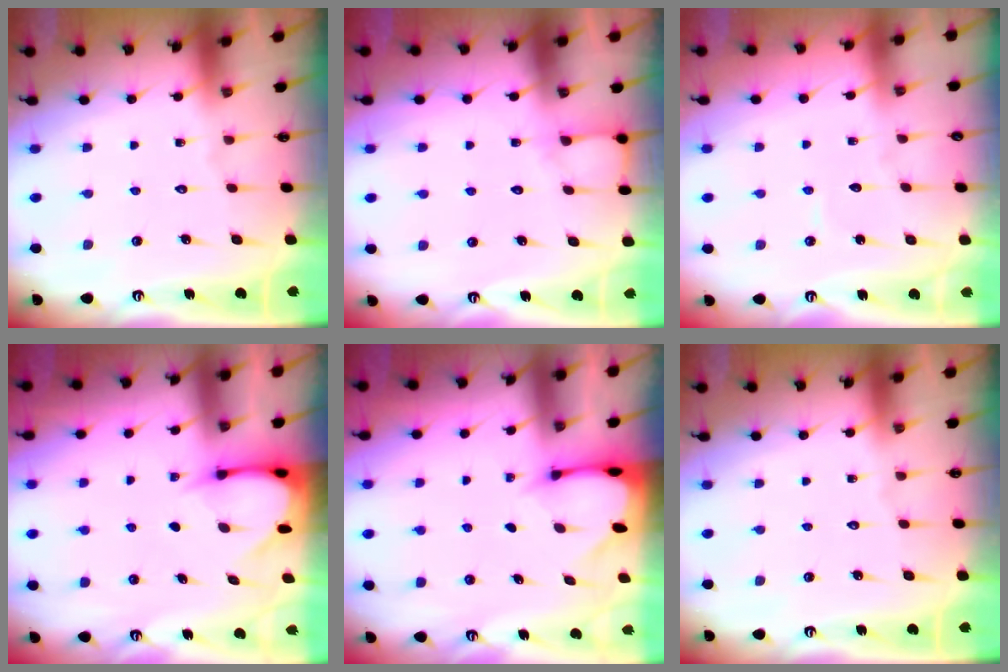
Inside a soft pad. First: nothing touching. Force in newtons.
{"total": 4.5, "press": 4.5, "slide": 0.4}
{"total": 3.4, "press": 3.4, "slide": 0.2}
{"total": 3.7, "press": 3.7, "slide": 0.3}
{"total": 2.0, "press": 2.0, "slide": 0.1}
{"total": 0.0}